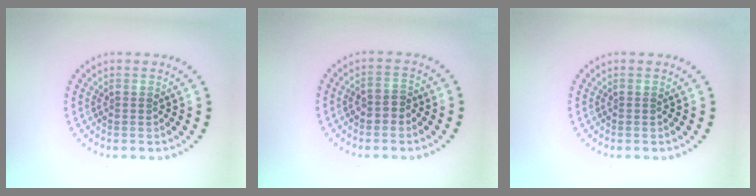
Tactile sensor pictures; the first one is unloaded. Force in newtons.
{"total": 1.6, "press": 1.5, "slide": 0.5}
{"total": 0.0}